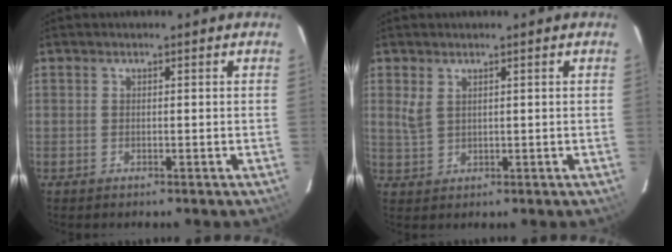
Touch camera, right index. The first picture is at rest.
{"total": 2.7, "force": [1.4, 1.5, 1.7], "torque": [-0.034, 0.000, 0.031]}